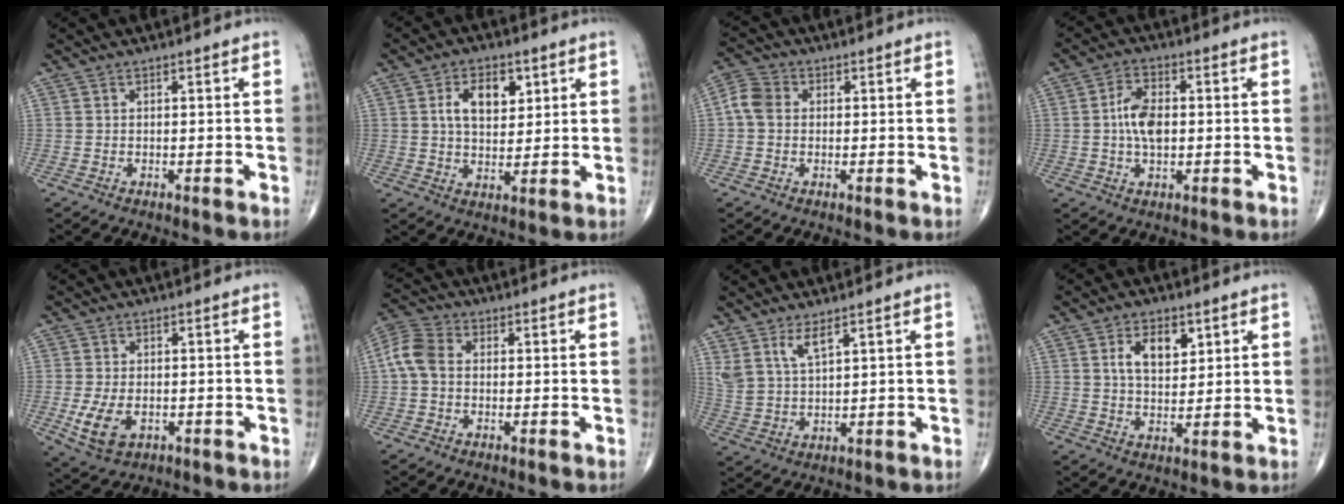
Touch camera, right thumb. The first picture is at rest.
{"total": 8.3, "force": [2.8, 5.0, 6.0], "torque": [-0.077, -0.010, 0.048]}
{"total": 4.8, "force": [0.3, 3.8, 2.8], "torque": [-0.057, 0.015, -0.003]}
{"total": 7.0, "force": [0.2, 3.9, 5.8], "torque": [-0.105, 0.010, -0.001]}
{"total": 6.9, "force": [-1.9, 4.3, 5.1], "torque": [-0.098, -0.002, -0.025]}
{"total": 6.3, "force": [0.0, 4.5, 4.4], "torque": [-0.096, 0.019, -0.009]}
{"total": 5.5, "force": [3.6, 1.7, 3.9], "torque": [-0.082, -0.022, 0.080]}
{"total": 7.5, "force": [2.9, 4.3, 5.4], "torque": [-0.073, -0.015, 0.052]}